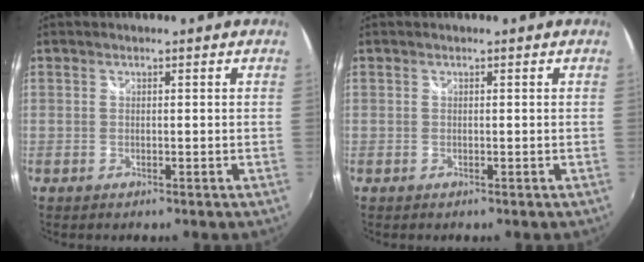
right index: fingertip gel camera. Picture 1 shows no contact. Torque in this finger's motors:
{"motor_torque": [0.00, 0.00, 0.00, 0.00]}